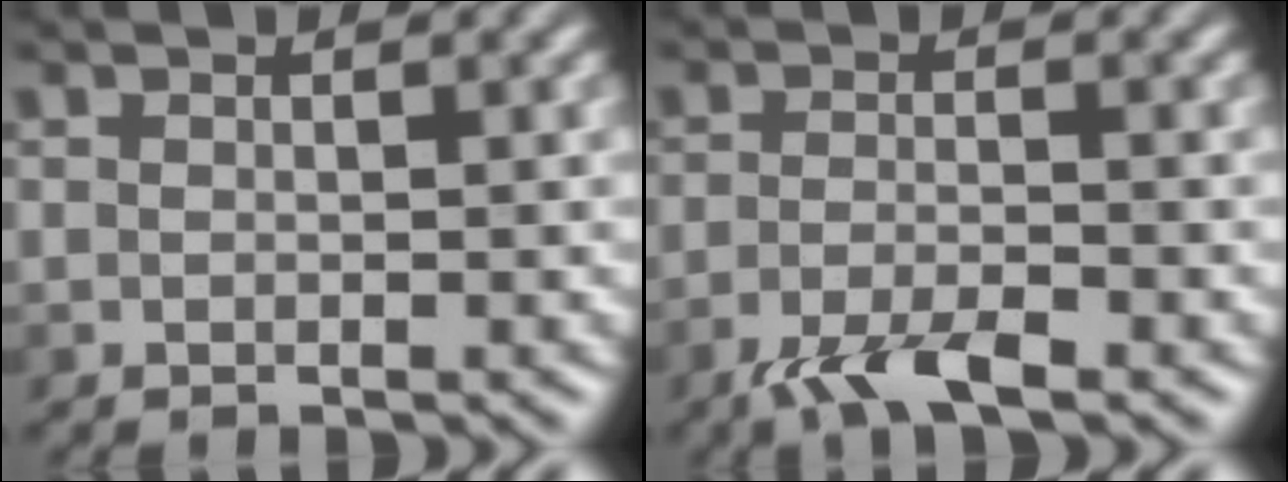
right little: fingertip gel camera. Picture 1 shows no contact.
{"total": 4.1, "force": [-2.7, 0.9, 2.9], "torque": [-0.061, -0.006, -0.056]}